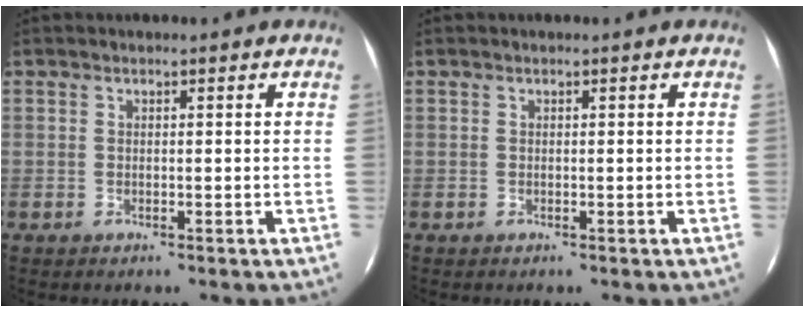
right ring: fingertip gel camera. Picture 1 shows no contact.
{"total": 0.0}